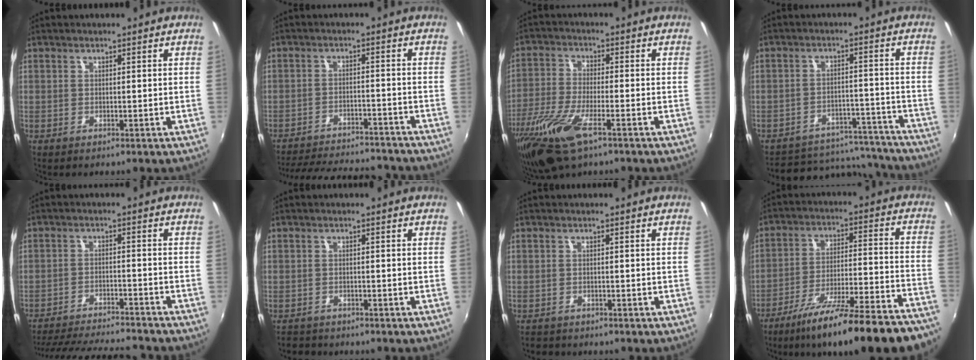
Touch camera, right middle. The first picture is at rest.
{"total": 20.4, "force": [-18.1, 5.2, 7.9], "torque": [-0.164, -0.006, -0.241]}
{"total": 13.3, "force": [-7.7, 4.1, 10.1], "torque": [-0.227, -0.036, -0.151]}
{"total": 17.5, "force": [-15.5, 6.6, 4.6], "torque": [-0.098, 0.031, -0.184]}
{"total": 18.6, "force": [-16.7, 2.9, 7.6], "torque": [-0.157, -0.020, -0.244]}
{"total": 2.9, "force": [-2.6, 1.4, 0.1], "torque": [-0.014, -0.002, -0.048]}
{"total": 2.3, "force": [-2.0, 1.1, 0.3], "torque": [-0.014, -0.007, -0.035]}
{"total": 26.9, "force": [-23.1, 1.8, 13.8], "torque": [-0.207, -0.058, -0.329]}